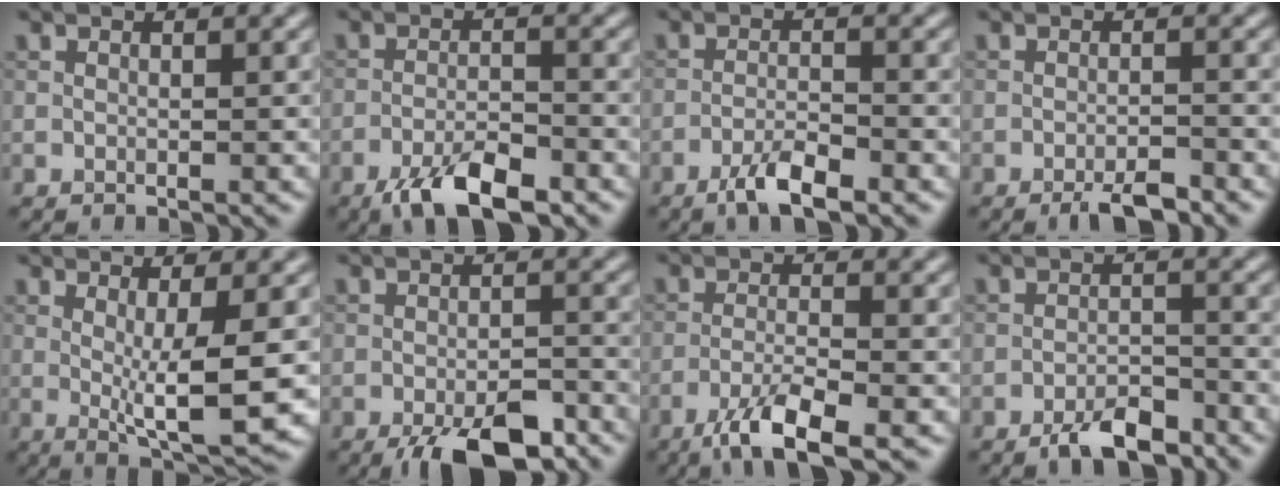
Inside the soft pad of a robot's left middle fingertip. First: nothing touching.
{"total": 5.4, "force": [-3.8, 1.6, 3.5], "torque": [-0.064, -0.004, -0.068]}
{"total": 3.3, "force": [-2.3, 0.7, 2.3], "torque": [-0.045, 0.003, -0.048]}
{"total": 2.9, "force": [-2.2, 0.5, 1.8], "torque": [-0.029, 0.000, -0.039]}
{"total": 5.9, "force": [-0.3, 1.1, 5.8], "torque": [-0.096, -0.013, 0.000]}
{"total": 6.8, "force": [-4.7, 2.0, 4.5], "torque": [-0.067, -0.007, -0.073]}
{"total": 4.9, "force": [-3.1, 0.9, 3.7], "torque": [-0.072, -0.003, -0.063]}
{"total": 4.3, "force": [-3.3, 1.4, 2.4], "torque": [-0.037, 0.001, -0.059]}